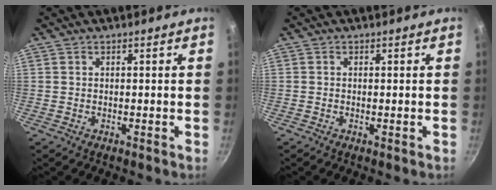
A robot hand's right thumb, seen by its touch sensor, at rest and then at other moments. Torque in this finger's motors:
{"motor_torque": [0.44, -0.26, 0.26, 0.03, 0.00]}